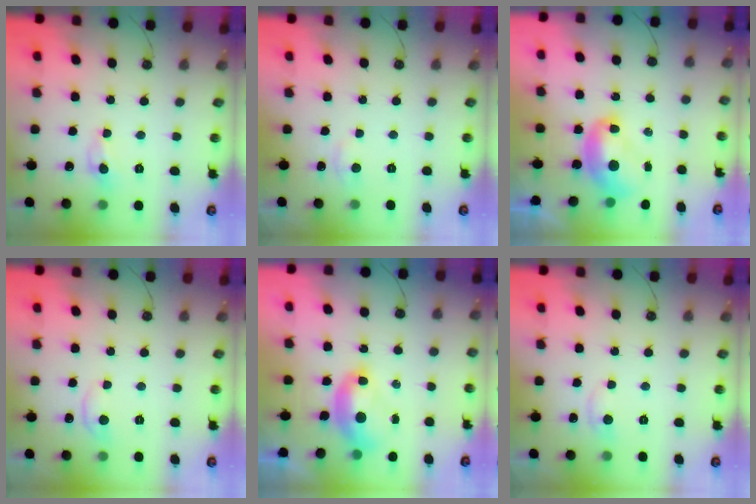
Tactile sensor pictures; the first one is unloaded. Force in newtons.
{"total": 2.5, "press": 2.5, "slide": 0.6}
{"total": 2.4, "press": 2.4, "slide": 0.3}
{"total": 0.0}
{"total": 2.7, "press": 2.6, "slide": 0.6}
{"total": 0.7, "press": 0.3, "slide": 0.7}